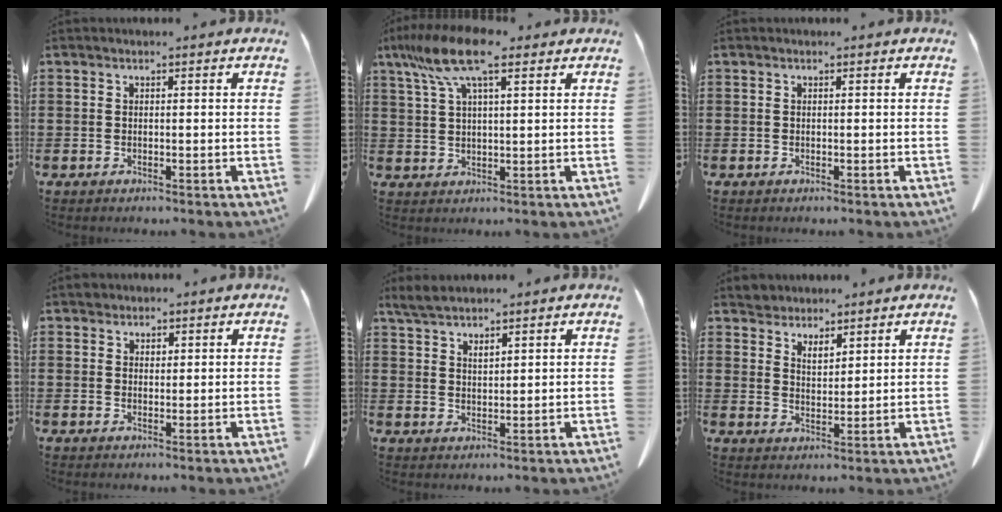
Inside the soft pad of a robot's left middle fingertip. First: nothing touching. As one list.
[{"total": 10.8, "force": [6.5, 2.9, 8.1], "torque": [-0.184, -0.011, 0.113]}, {"total": 0.0}, {"total": 1.7, "force": [1.4, 0.9, 0.1], "torque": [0.003, -0.001, 0.027]}, {"total": 2.9, "force": [2.6, 0.5, 1.2], "torque": [-0.030, 0.000, 0.049]}, {"total": 3.5, "force": [3.3, 1.1, -0.2], "torque": [-0.009, -0.005, 0.064]}]